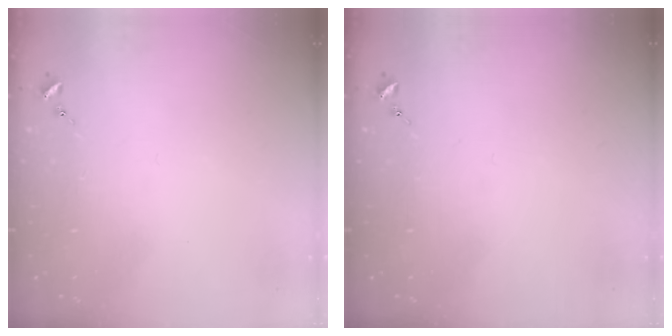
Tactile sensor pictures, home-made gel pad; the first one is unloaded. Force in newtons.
{"total": 0.0}